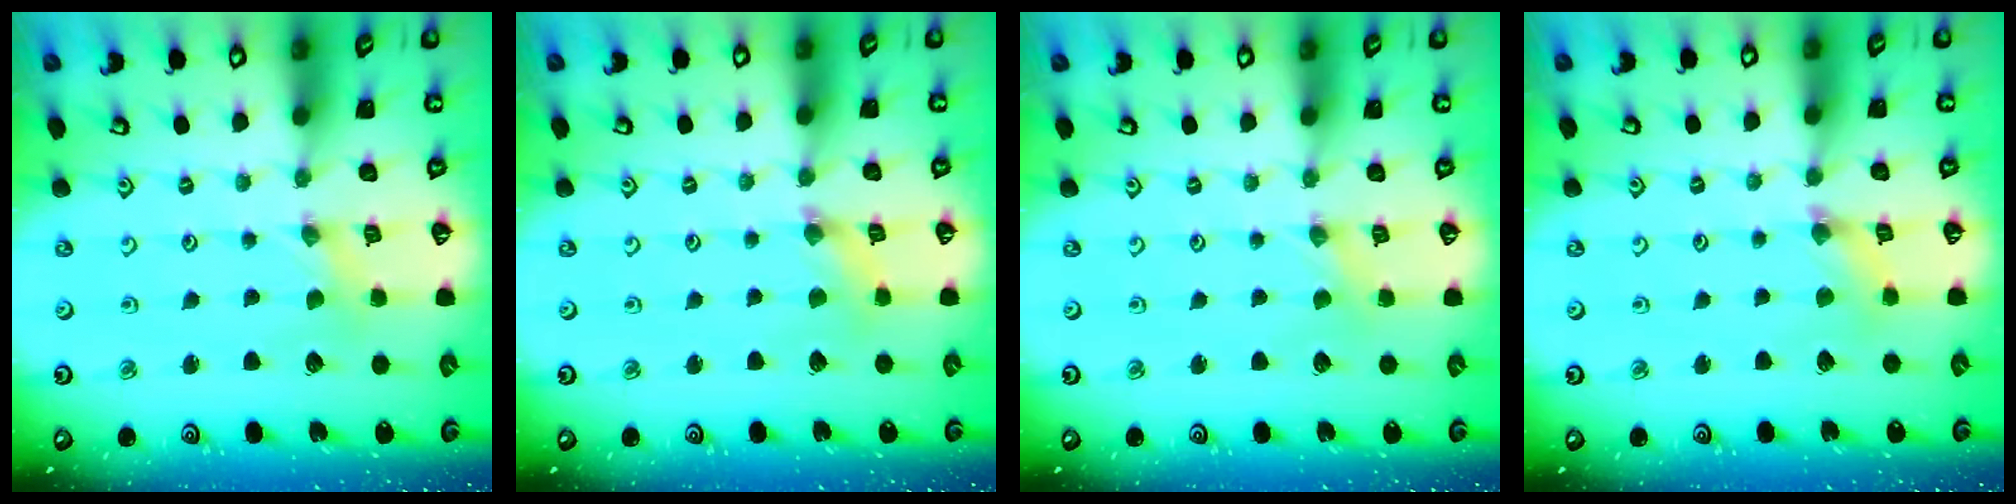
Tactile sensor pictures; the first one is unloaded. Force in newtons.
{"total": 2.1, "press": 2.1, "slide": 0.4}
{"total": 0.0}
{"total": 2.8, "press": 2.8, "slide": 0.3}